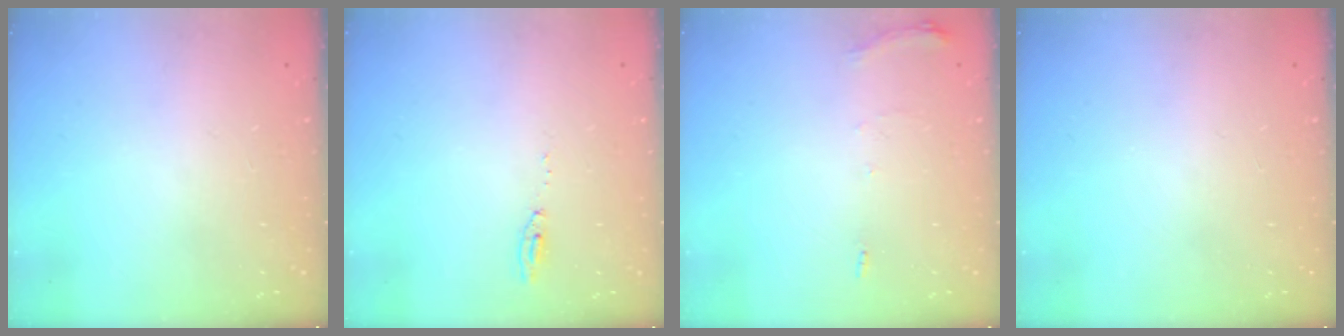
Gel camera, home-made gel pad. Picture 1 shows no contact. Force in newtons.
{"total": 4.8, "press": 4.8, "slide": 0.6}
{"total": 5.7, "press": 5.7, "slide": 0.8}
{"total": 0.0}